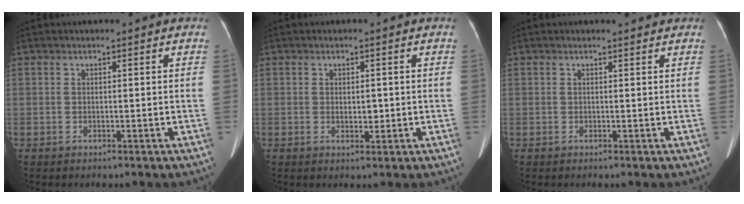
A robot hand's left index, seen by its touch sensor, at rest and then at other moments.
{"total": 1.9, "force": [-0.1, 1.0, 1.6], "torque": [-0.026, -0.001, 0.001]}
{"total": 1.1, "force": [1.1, 0.3, 0.2], "torque": [-0.010, 0.005, 0.013]}